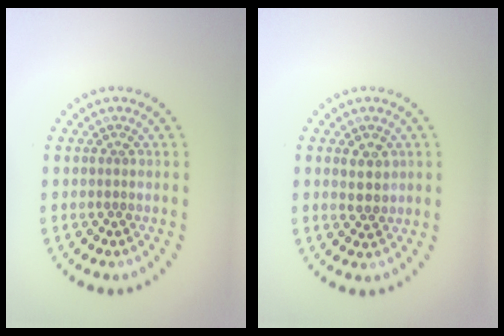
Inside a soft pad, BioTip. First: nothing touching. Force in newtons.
{"total": 2.0, "press": 1.8, "slide": 0.9}